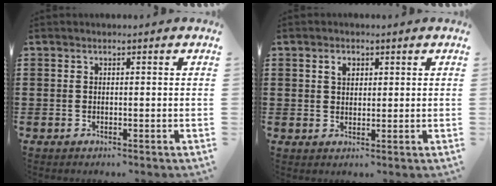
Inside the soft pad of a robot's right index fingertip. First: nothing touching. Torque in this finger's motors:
{"motor_torque": [0.03, -0.01, 0.03, 0.04]}